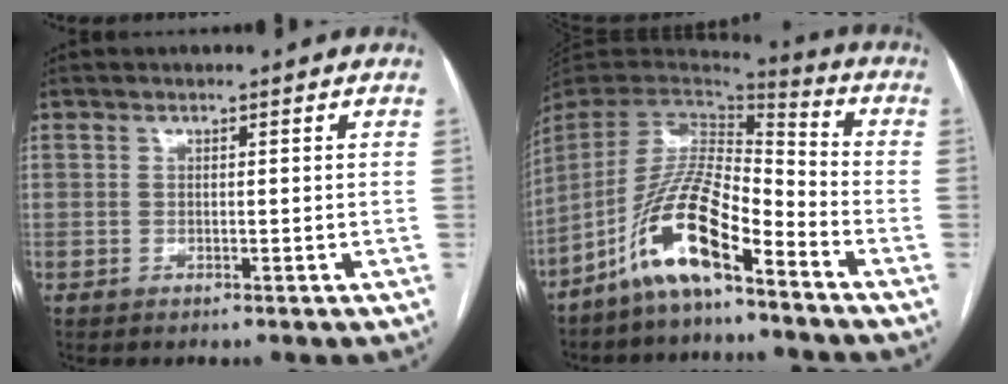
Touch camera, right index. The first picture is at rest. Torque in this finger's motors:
{"motor_torque": [1.12, -1.02, 0.40, 0.11]}